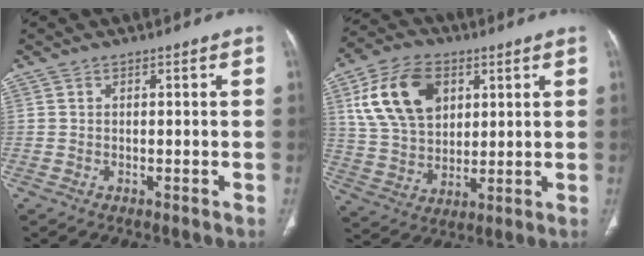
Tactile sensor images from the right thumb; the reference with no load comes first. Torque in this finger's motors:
{"motor_torque": [0.25, 1.75, 0.55, -0.38, 0.16]}